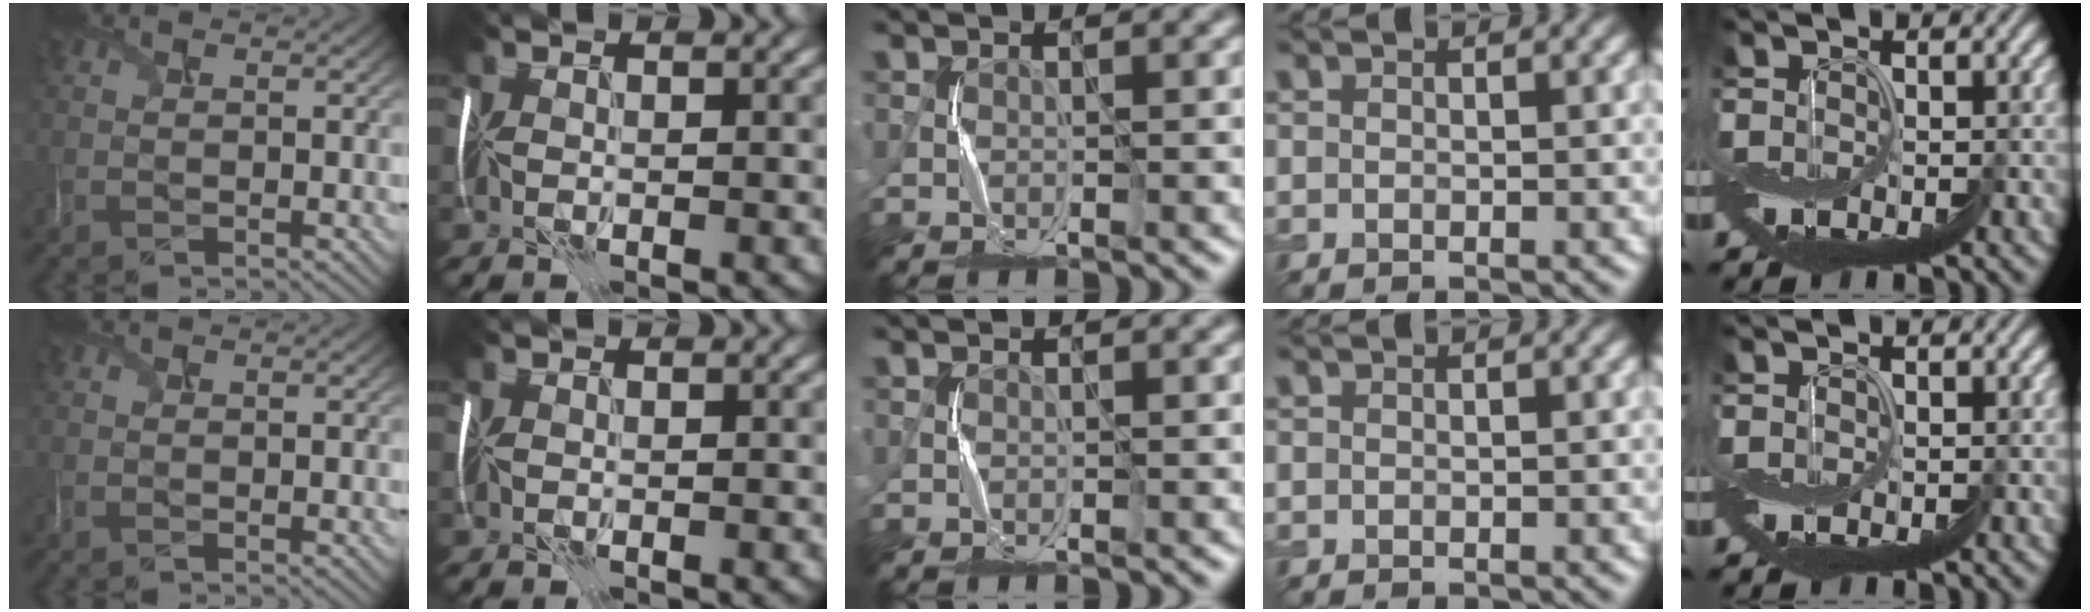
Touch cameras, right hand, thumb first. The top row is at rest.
{}